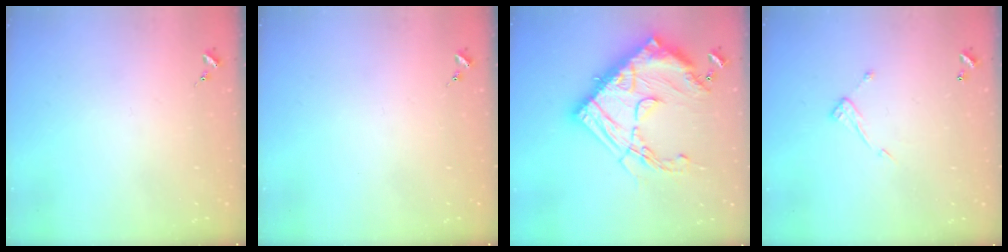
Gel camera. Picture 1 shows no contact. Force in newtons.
{"total": 0.0}
{"total": 29.9, "press": 29.8, "slide": 2.4}
{"total": 7.7, "press": 7.7, "slide": 0.2}